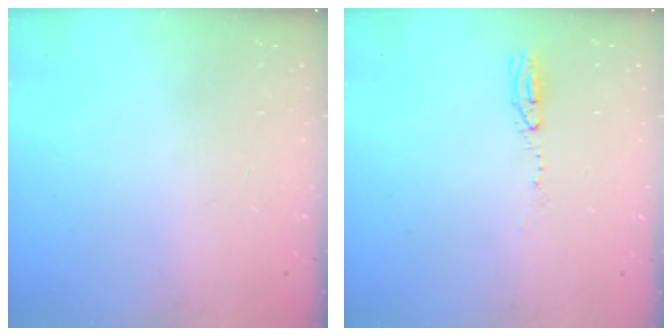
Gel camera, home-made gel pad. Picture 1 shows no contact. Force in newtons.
{"total": 15.0, "press": 4.7, "slide": 14.2}